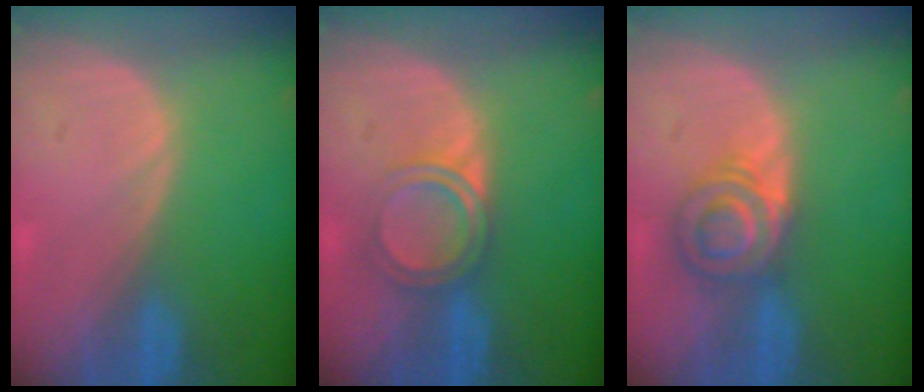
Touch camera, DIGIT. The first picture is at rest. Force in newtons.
{"total": 4.1, "press": 4.1, "slide": 0.3}
{"total": 5.7, "press": 5.6, "slide": 1.0}